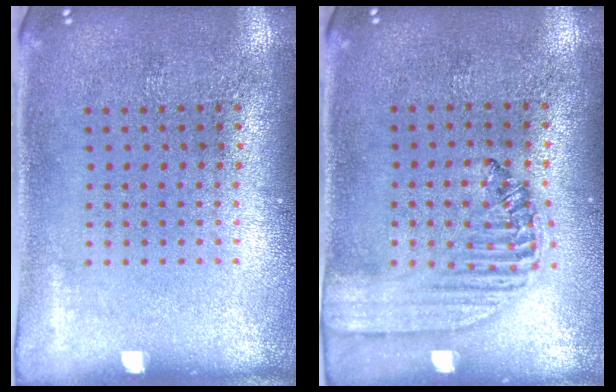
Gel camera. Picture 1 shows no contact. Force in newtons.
{"total": 1.5, "press": 1.4, "slide": 0.6}